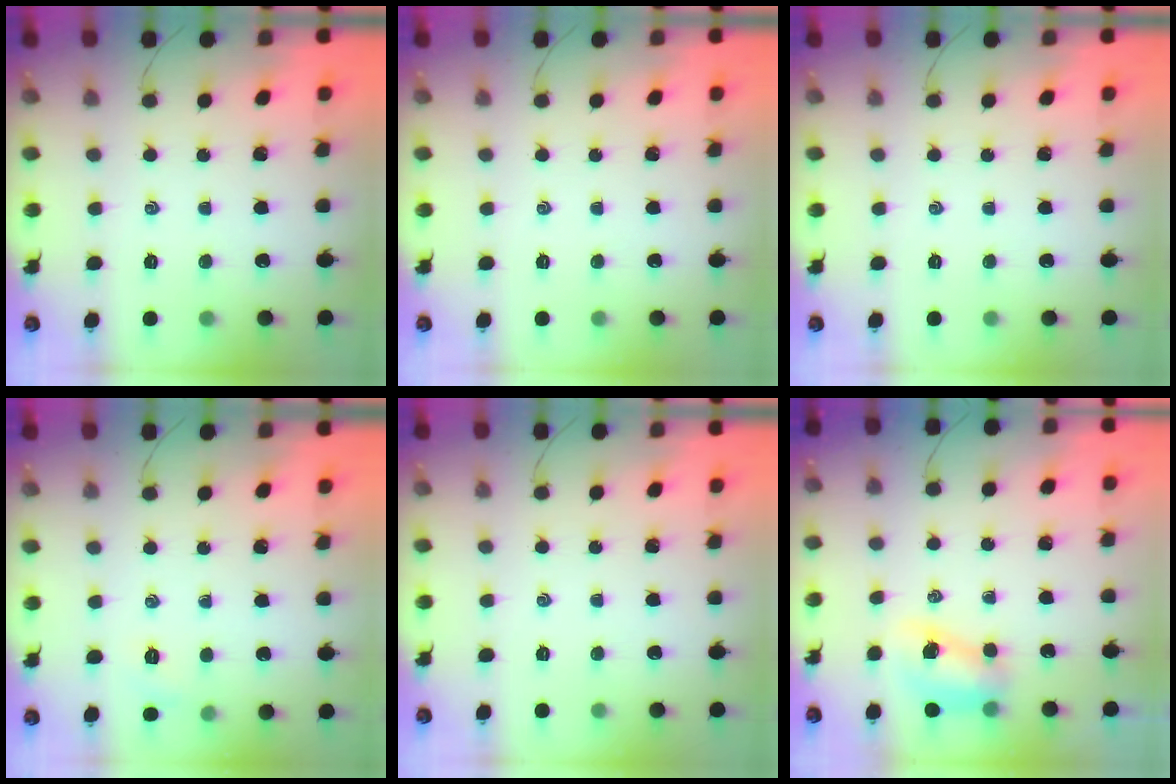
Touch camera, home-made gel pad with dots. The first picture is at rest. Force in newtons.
{"total": 0.0}
{"total": 0.0}
{"total": 3.8, "press": 3.6, "slide": 1.2}
{"total": 0.0}
{"total": 7.6, "press": 7.5, "slide": 1.1}